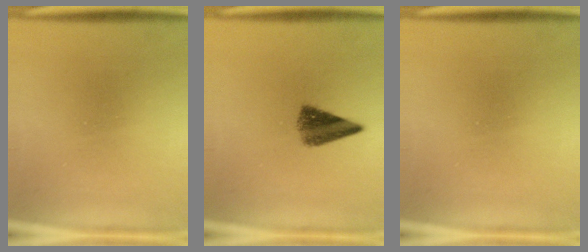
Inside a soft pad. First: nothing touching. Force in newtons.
{"total": 5.1}
{"total": 0.0}